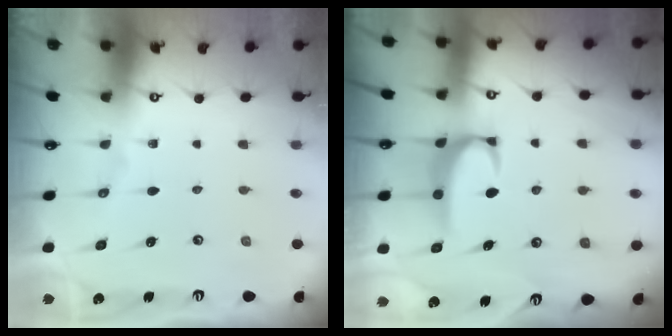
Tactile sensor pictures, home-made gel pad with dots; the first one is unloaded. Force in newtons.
{"total": 2.5, "press": 2.5, "slide": 0.5}